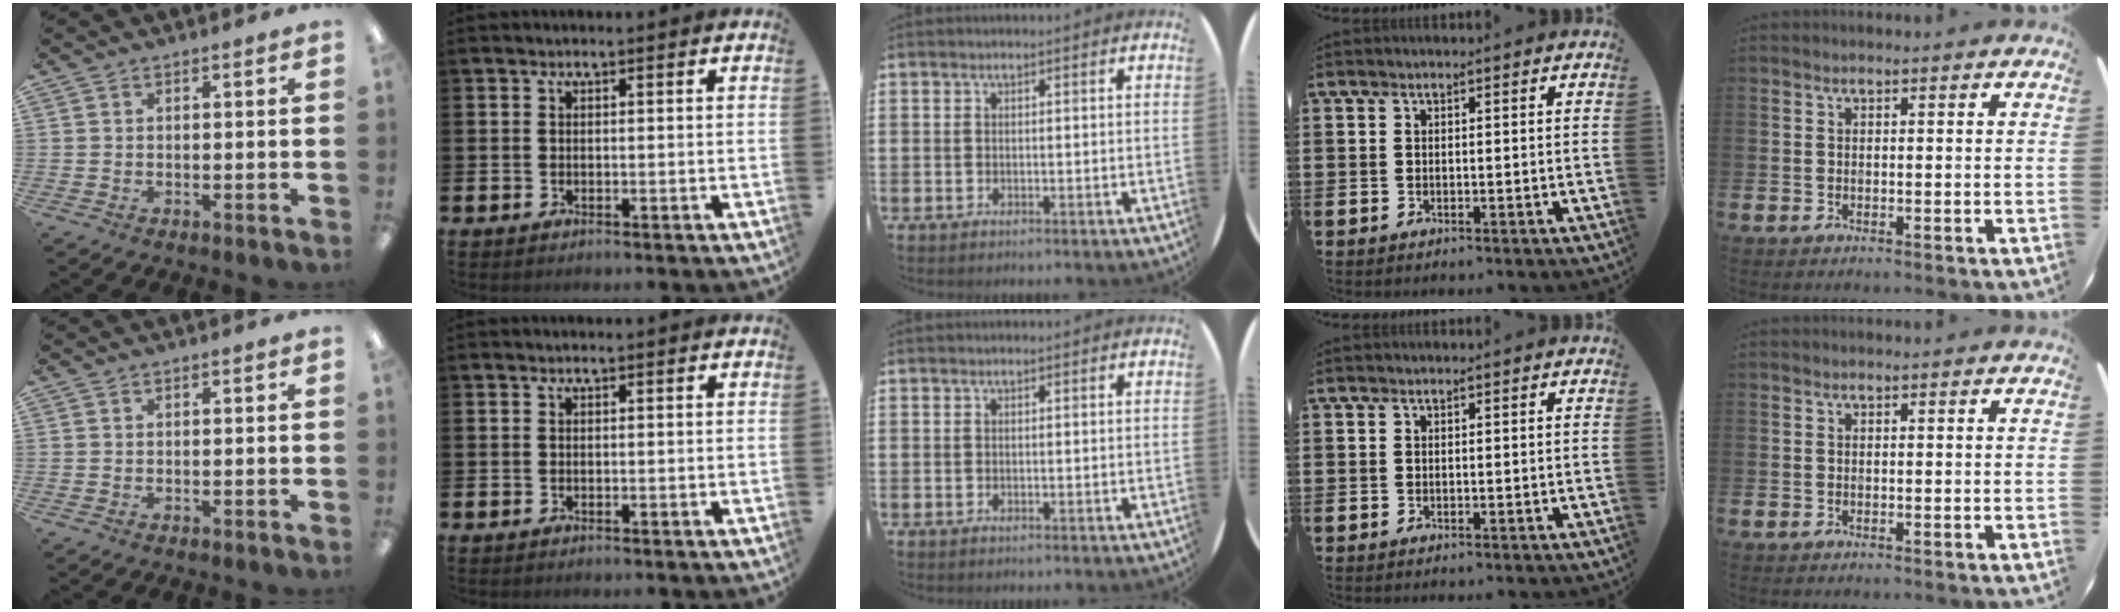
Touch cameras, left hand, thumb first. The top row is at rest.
{}